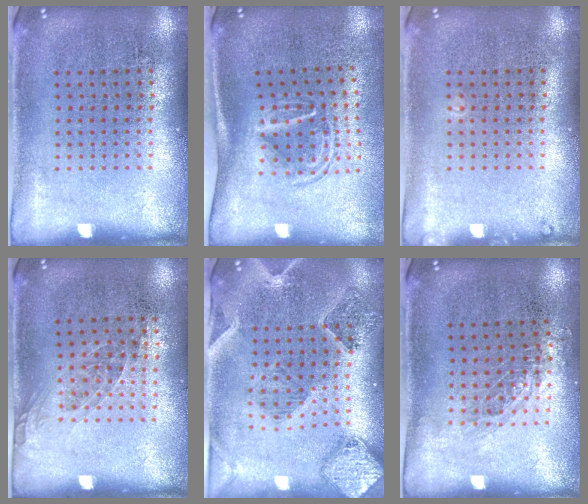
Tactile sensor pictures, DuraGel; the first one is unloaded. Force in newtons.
{"total": 1.6, "press": 1.1, "slide": 1.2}
{"total": 0.7, "press": 0.7, "slide": 0.2}
{"total": 1.0, "press": 0.7, "slide": 0.7}
{"total": 1.4, "press": 1.4, "slide": 0.4}
{"total": 0.8, "press": 0.8, "slide": 0.1}